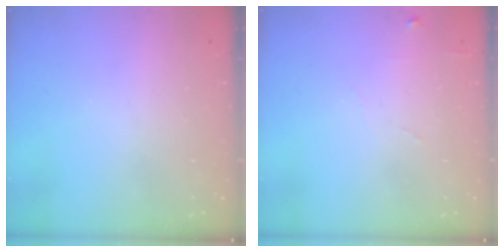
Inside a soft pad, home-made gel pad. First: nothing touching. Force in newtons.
{"total": 4.6, "press": 4.6, "slide": 0.6}